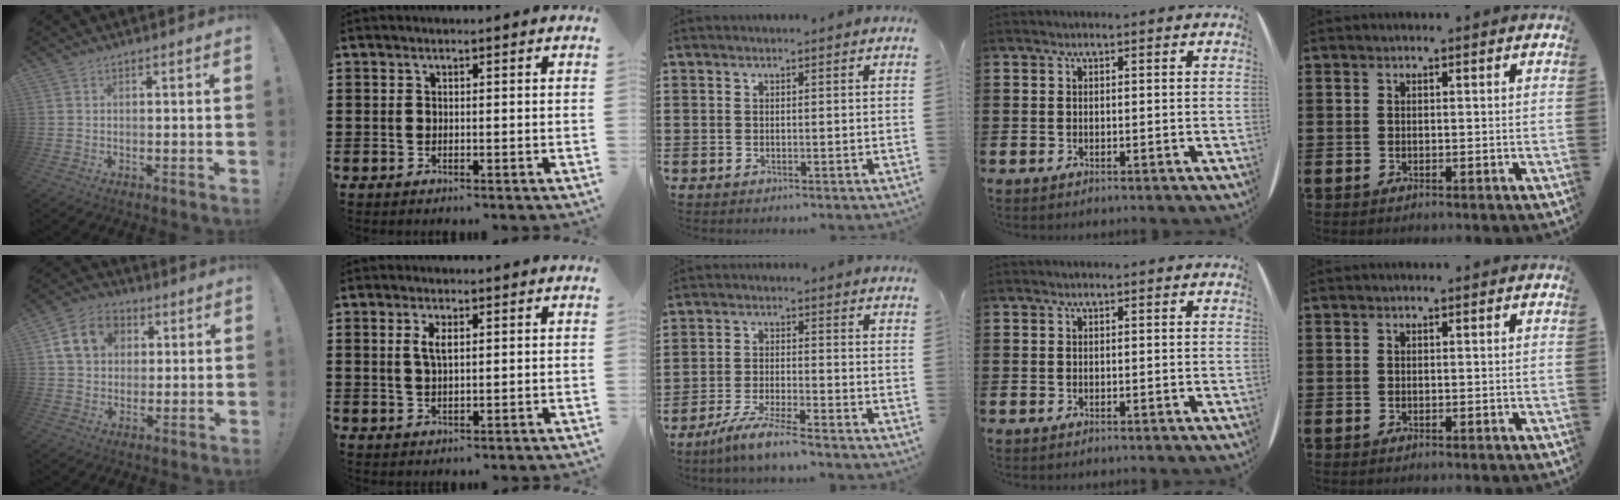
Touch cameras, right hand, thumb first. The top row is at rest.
{"thumb": {"total": 12.4, "force": [3.7, 10.1, 6.3], "torque": [-0.093, 0.002, 0.077]}, "index": {"total": 2.9, "force": [0.9, 1.0, 2.6], "torque": [-0.055, 0.006, 0.014]}, "middle": {"total": 5.6, "force": [-4.8, -0.3, 2.8], "torque": [-0.066, -0.017, -0.091]}}